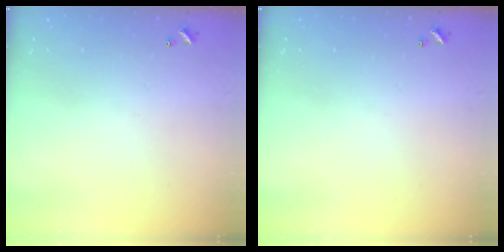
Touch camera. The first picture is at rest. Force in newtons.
{"total": 0.0}